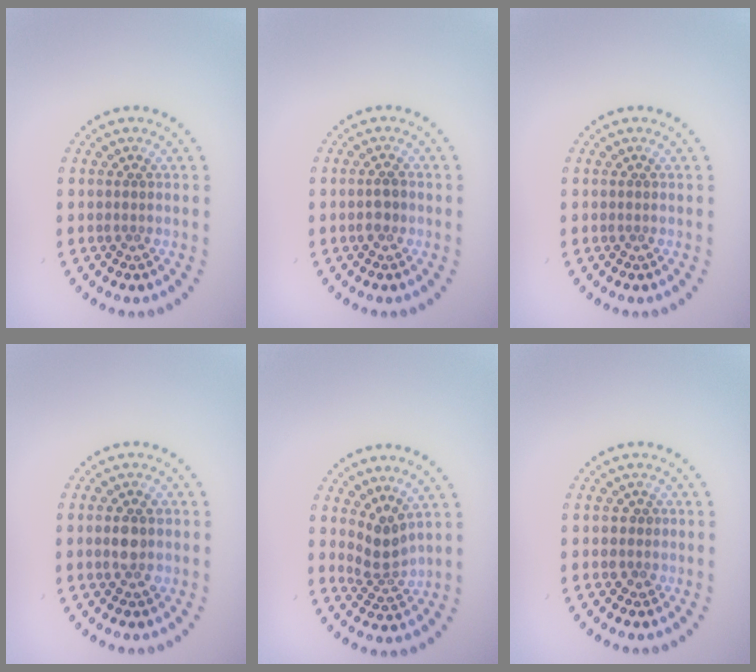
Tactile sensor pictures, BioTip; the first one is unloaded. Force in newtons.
{"total": 1.3, "press": 1.2, "slide": 0.4}
{"total": 0.0}
{"total": 2.5, "press": 2.5, "slide": 0.2}
{"total": 2.6, "press": 1.9, "slide": 1.9}
{"total": 1.1, "press": 1.0, "slide": 0.5}